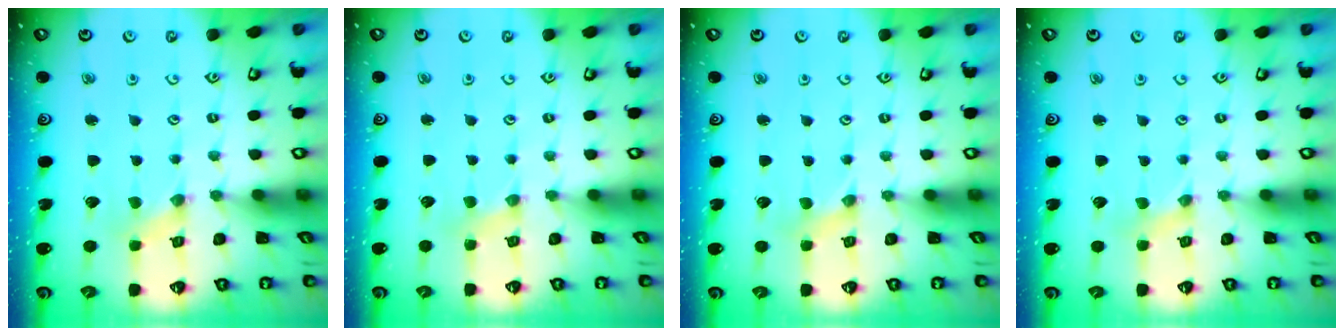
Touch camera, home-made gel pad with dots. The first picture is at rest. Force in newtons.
{"total": 2.2, "press": 2.1, "slide": 0.5}
{"total": 0.6, "press": 0.6, "slide": 0.1}
{"total": 0.0}